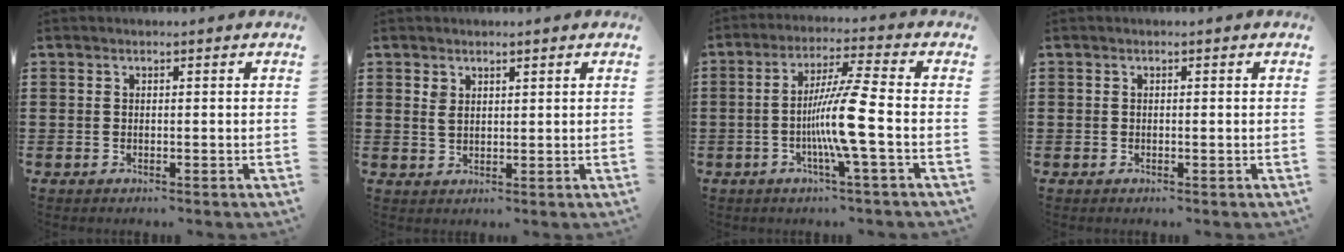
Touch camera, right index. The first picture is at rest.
{"total": 2.0, "force": [1.4, 1.0, 1.0], "torque": [-0.023, 0.003, 0.027]}
{"total": 9.3, "force": [-2.3, -0.6, 9.0], "torque": [-0.176, -0.016, -0.053]}
{"total": 0.0}